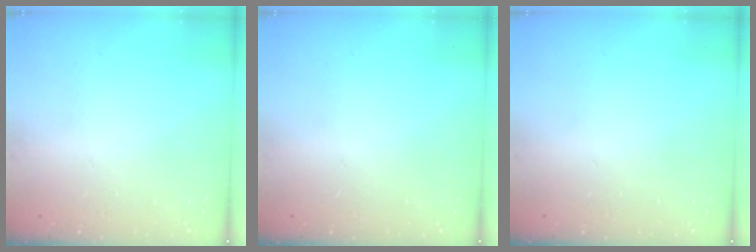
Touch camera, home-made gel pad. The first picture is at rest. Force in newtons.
{"total": 0.0}
{"total": 0.0}